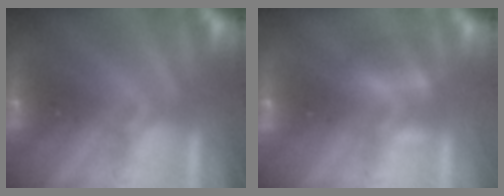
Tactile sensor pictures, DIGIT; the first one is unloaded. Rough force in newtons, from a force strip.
{"total": 2.2}